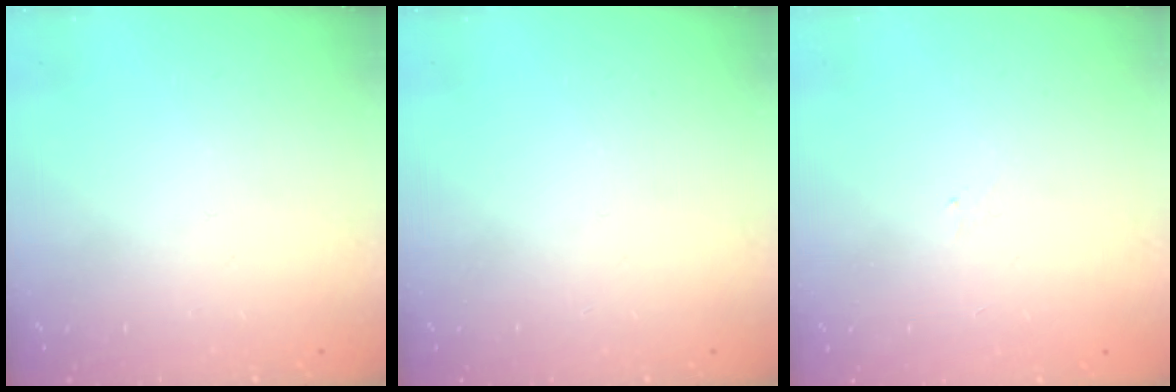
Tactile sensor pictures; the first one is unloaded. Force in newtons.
{"total": 0.0}
{"total": 1.3, "press": 1.2, "slide": 0.5}